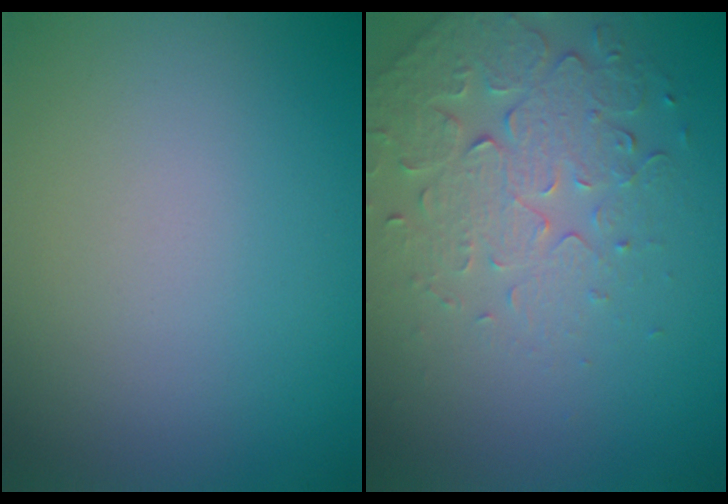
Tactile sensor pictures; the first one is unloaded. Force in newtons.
{"total": 5.2, "press": 3.7, "slide": 3.6}